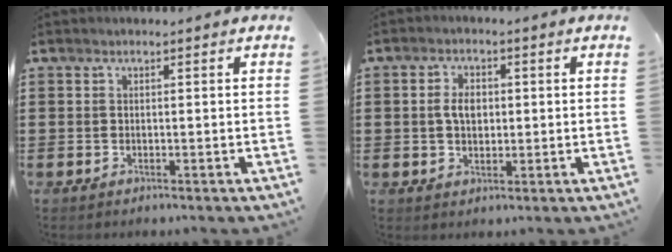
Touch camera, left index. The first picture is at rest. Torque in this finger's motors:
{"motor_torque": [0.61, 0.28, 0.42, 0.07]}